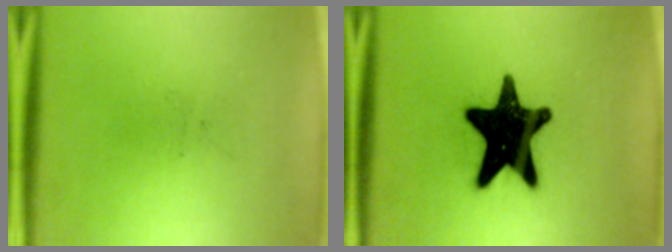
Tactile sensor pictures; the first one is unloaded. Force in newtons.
{"total": 19.1}